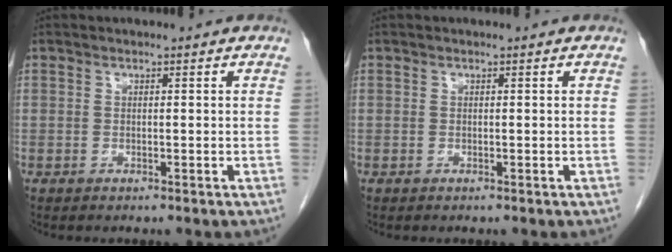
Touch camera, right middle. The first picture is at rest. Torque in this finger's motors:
{"motor_torque": [-0.08, 0.07, 0.00, 0.00]}